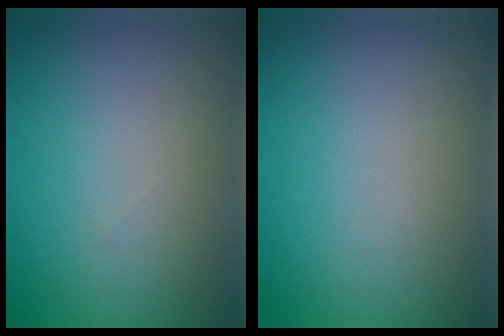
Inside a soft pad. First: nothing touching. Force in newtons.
{"total": 0.0}